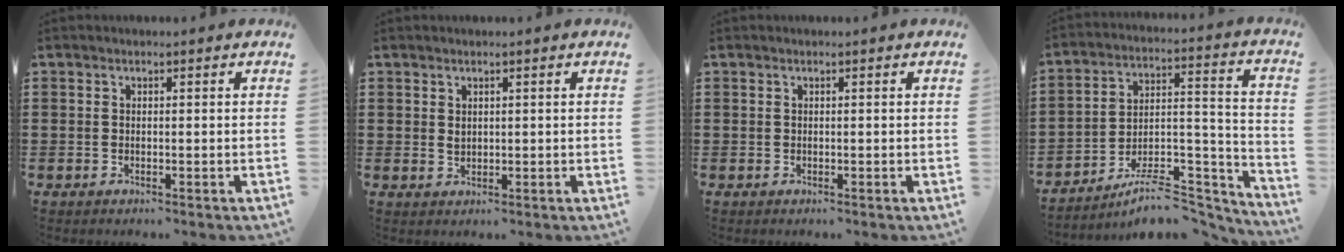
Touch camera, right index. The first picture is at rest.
{"total": 1.3, "force": [0.8, 0.8, 0.6], "torque": [-0.014, 0.003, 0.015]}
{"total": 0.0}
{"total": 8.5, "force": [-6.8, 2.8, 4.4], "torque": [-0.065, 0.014, -0.126]}